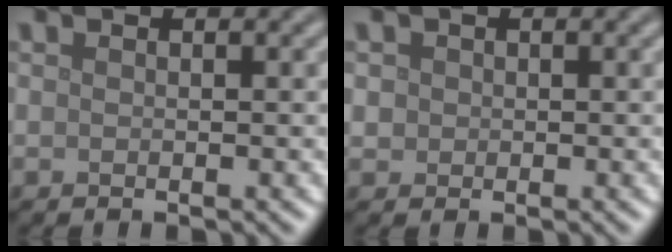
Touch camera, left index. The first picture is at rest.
{"total": 1.1, "force": [0.2, 1.0, 0.2], "torque": [0.004, -0.002, 0.004]}